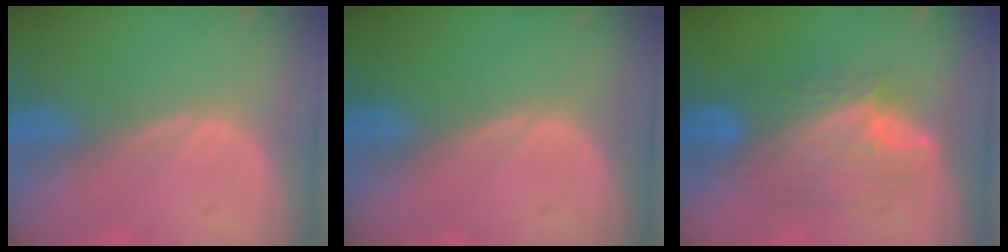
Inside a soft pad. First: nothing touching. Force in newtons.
{"total": 0.0}
{"total": 7.8, "press": 7.8, "slide": 0.2}